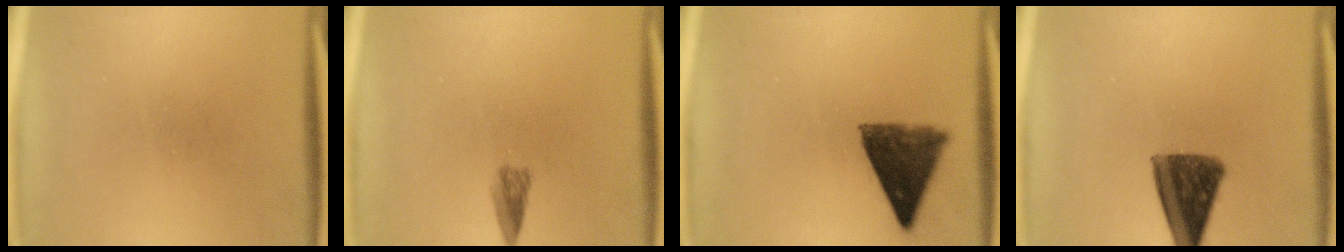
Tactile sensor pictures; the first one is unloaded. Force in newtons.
{"total": 2.0}
{"total": 9.6}
{"total": 10.9}